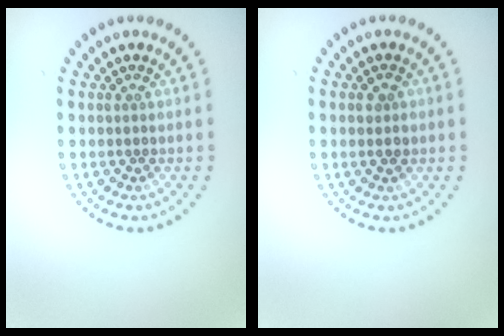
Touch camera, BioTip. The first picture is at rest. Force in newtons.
{"total": 1.4, "press": 1.4, "slide": 0.2}